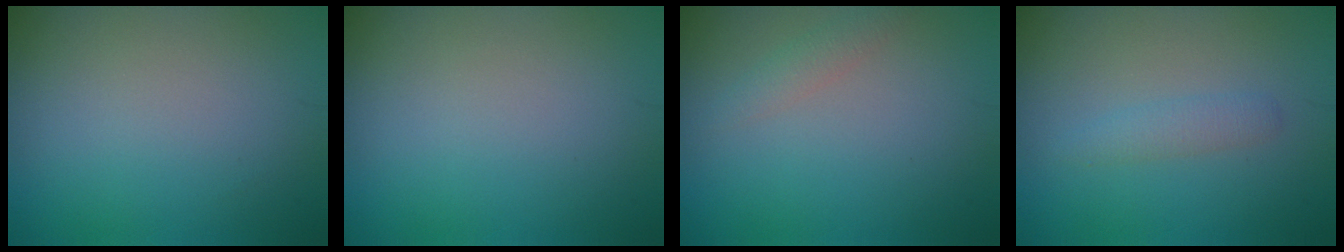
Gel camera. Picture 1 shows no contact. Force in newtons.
{"total": 0.0}
{"total": 1.1, "press": 1.1, "slide": 0.0}
{"total": 1.3, "press": 1.3, "slide": 0.0}